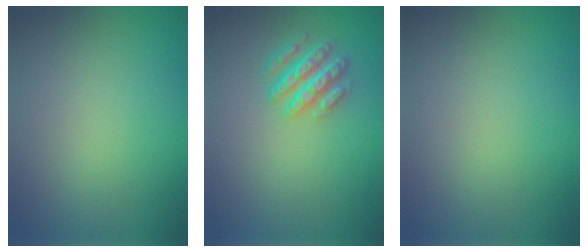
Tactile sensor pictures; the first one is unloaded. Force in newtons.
{"total": 3.4, "press": 3.2, "slide": 1.2}
{"total": 0.0}